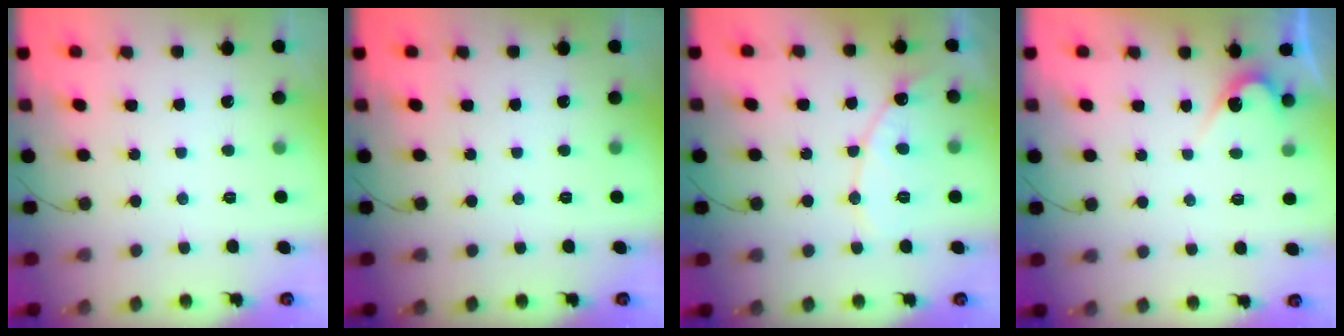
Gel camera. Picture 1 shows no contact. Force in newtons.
{"total": 0.0}
{"total": 10.4, "press": 10.3, "slide": 0.9}
{"total": 3.3, "press": 3.3, "slide": 0.1}